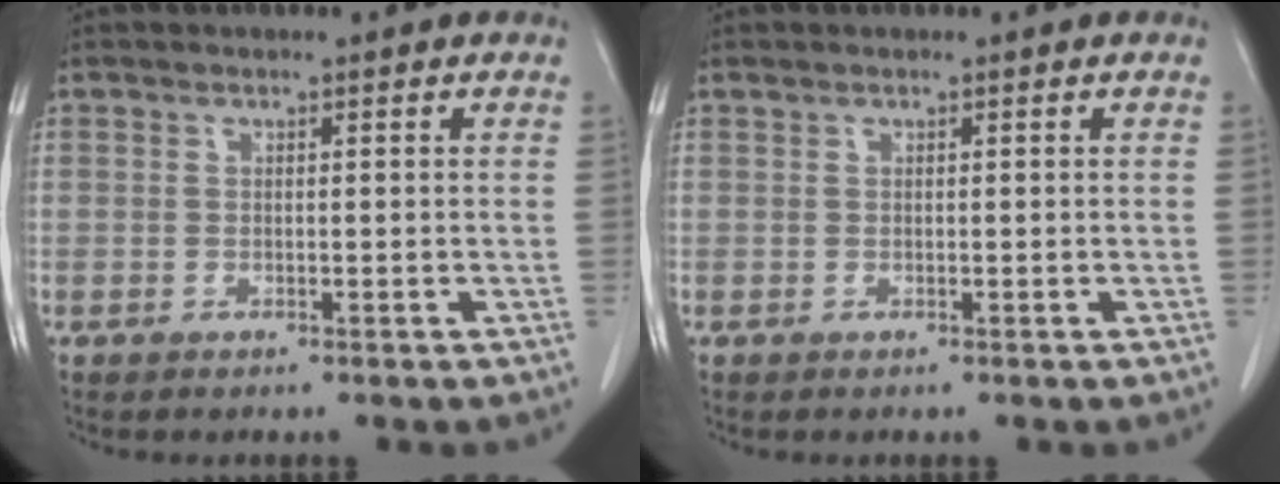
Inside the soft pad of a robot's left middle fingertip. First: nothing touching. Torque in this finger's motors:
{"motor_torque": [0.14, -0.41, -0.06, -0.01]}